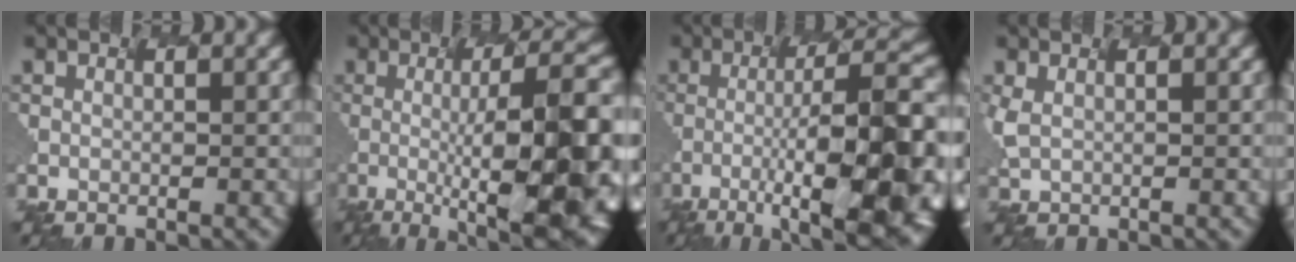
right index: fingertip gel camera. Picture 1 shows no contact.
{"total": 14.0, "force": [-2.5, 3.6, 13.3], "torque": [-0.149, 0.014, -0.027]}
{"total": 13.6, "force": [-3.8, 3.3, 12.6], "torque": [-0.169, 0.011, -0.047]}
{"total": 1.0, "force": [0.4, 0.5, 0.8], "torque": [-0.032, 0.002, 0.018]}